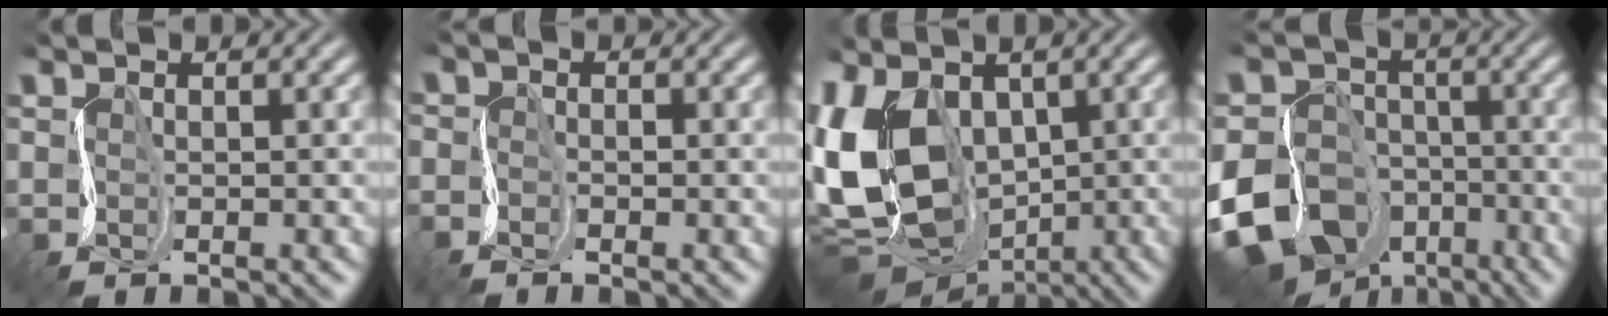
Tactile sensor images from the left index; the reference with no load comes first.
{"total": 1.7, "force": [-1.7, 0.1, -0.1], "torque": [-0.004, -0.004, -0.032]}
{"total": 14.2, "force": [-0.4, 10.2, 9.9], "torque": [-0.222, -0.027, 0.007]}
{"total": 15.4, "force": [-8.4, 11.2, 6.4], "torque": [-0.142, -0.051, -0.154]}